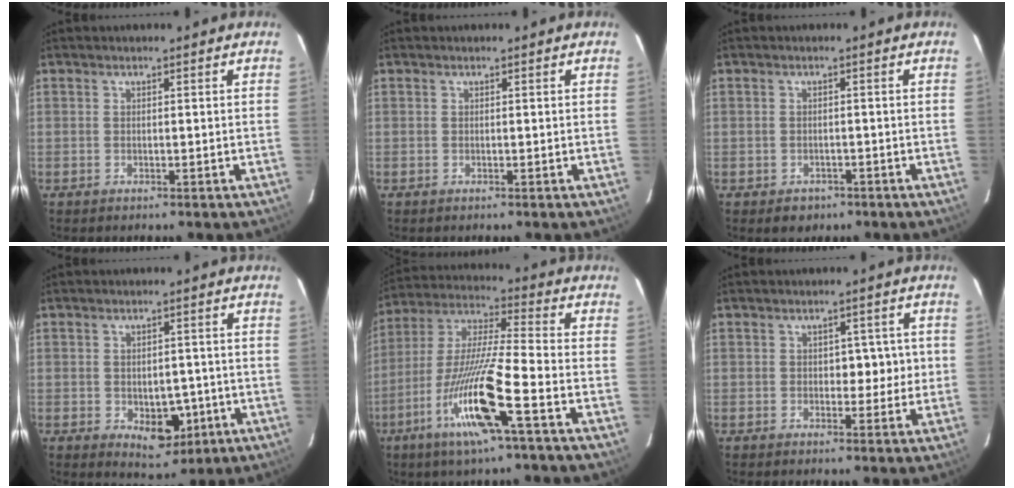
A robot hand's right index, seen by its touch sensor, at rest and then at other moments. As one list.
[{"total": 0.0}, {"total": 2.6, "force": [-1.5, 2.0, 0.6], "torque": [-0.008, 0.005, -0.014]}, {"total": 6.6, "force": [-1.9, 4.0, 4.8], "torque": [-0.057, 0.001, -0.016]}, {"total": 15.9, "force": [-6.9, 0.2, 14.3], "torque": [-0.291, -0.017, -0.133]}, {"total": 3.9, "force": [0.1, 2.7, 2.9], "torque": [-0.023, 0.015, 0.005]}]